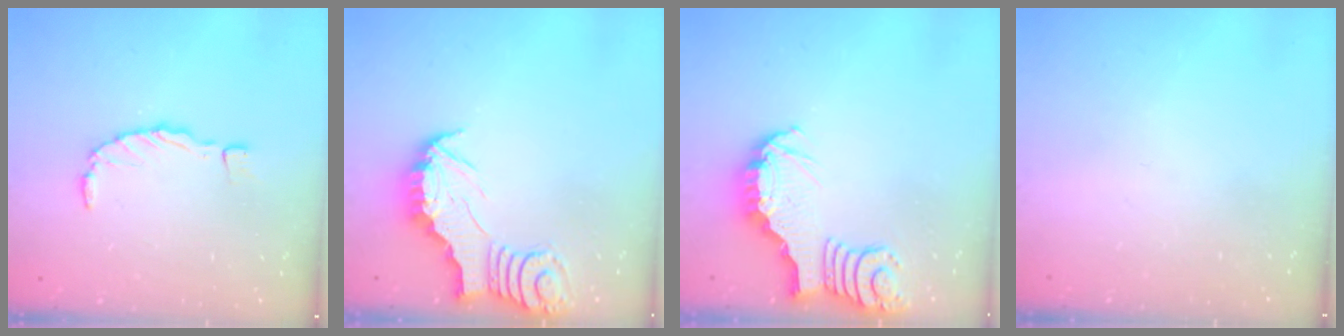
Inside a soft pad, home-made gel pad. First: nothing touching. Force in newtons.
{"total": 2.4, "press": 2.4, "slide": 0.2}
{"total": 3.0, "press": 3.0, "slide": 0.2}
{"total": 0.0}